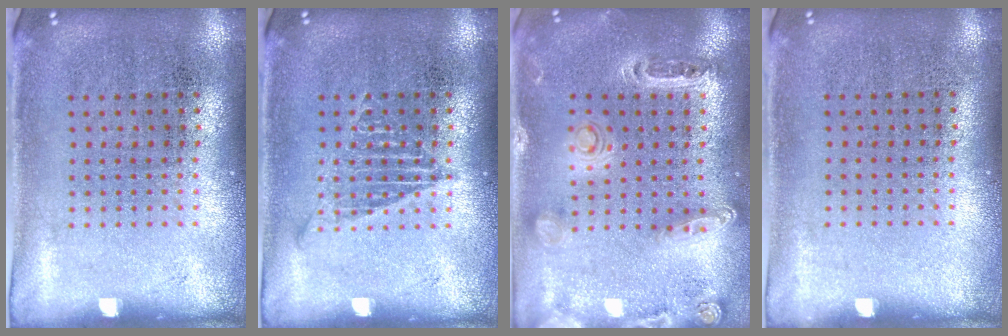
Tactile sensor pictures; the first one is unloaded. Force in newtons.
{"total": 1.4, "press": 1.4, "slide": 0.2}
{"total": 1.4, "press": 1.3, "slide": 0.4}
{"total": 0.0}